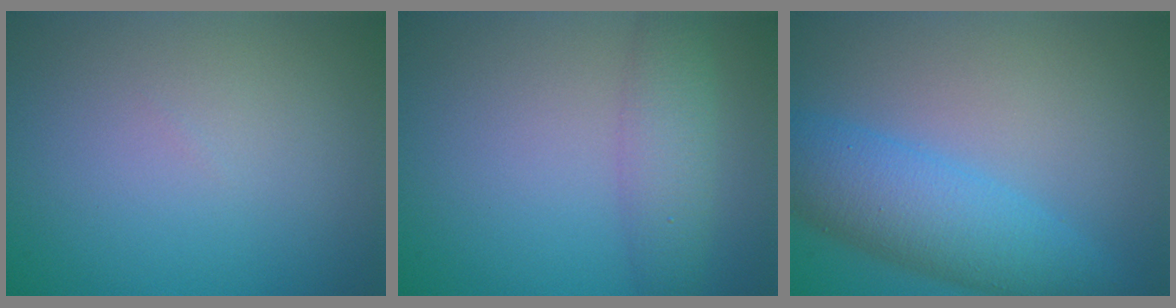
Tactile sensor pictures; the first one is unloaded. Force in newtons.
{"total": 3.6, "press": 3.6, "slide": 0.0}
{"total": 6.5, "press": 6.5, "slide": 0.2}